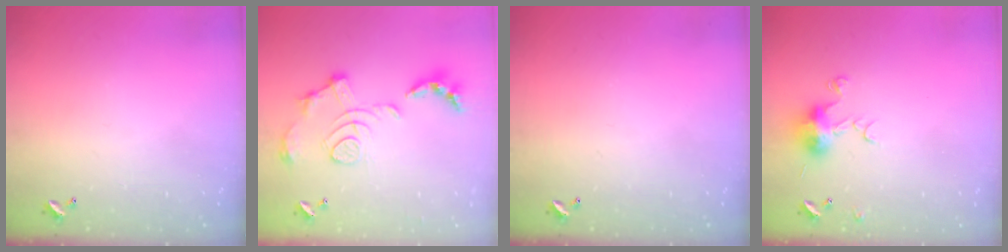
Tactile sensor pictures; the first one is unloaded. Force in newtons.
{"total": 1.7, "press": 1.1, "slide": 1.3}
{"total": 0.0}
{"total": 7.4, "press": 7.4, "slide": 1.0}